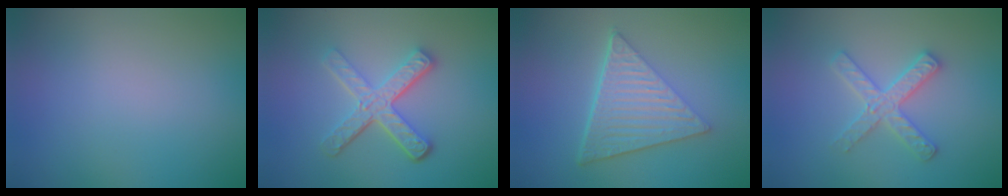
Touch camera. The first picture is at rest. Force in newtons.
{"total": 4.6, "press": 3.4, "slide": 3.0}
{"total": 6.9, "press": 4.6, "slide": 5.1}
{"total": 3.2, "press": 3.1, "slide": 0.4}